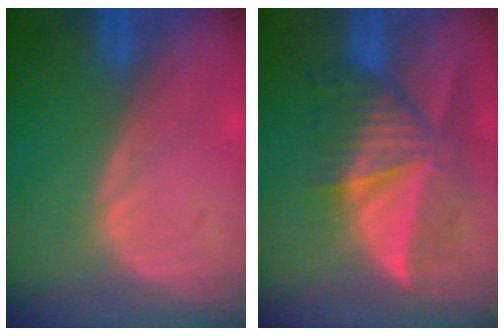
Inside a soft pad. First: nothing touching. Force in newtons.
{"total": 9.2, "press": 8.3, "slide": 4.0}